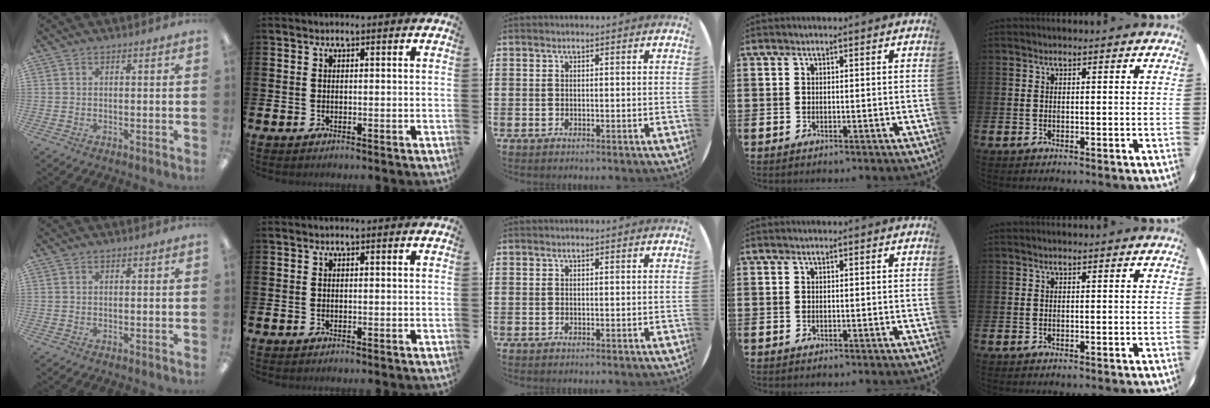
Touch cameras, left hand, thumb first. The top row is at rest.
{}